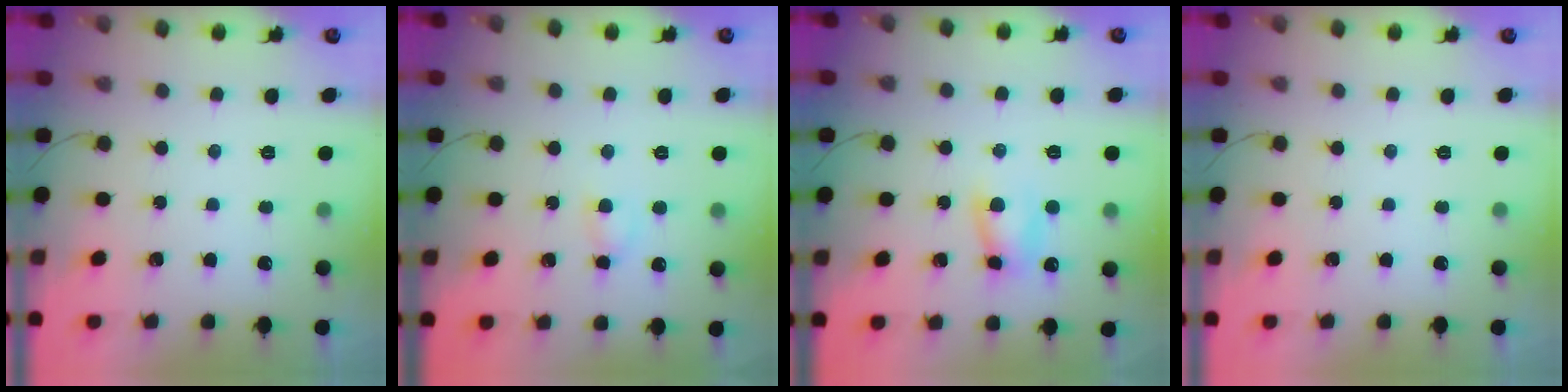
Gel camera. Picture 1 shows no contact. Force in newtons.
{"total": 3.4, "press": 3.2, "slide": 1.2}
{"total": 6.7, "press": 6.7, "slide": 0.8}
{"total": 0.0}